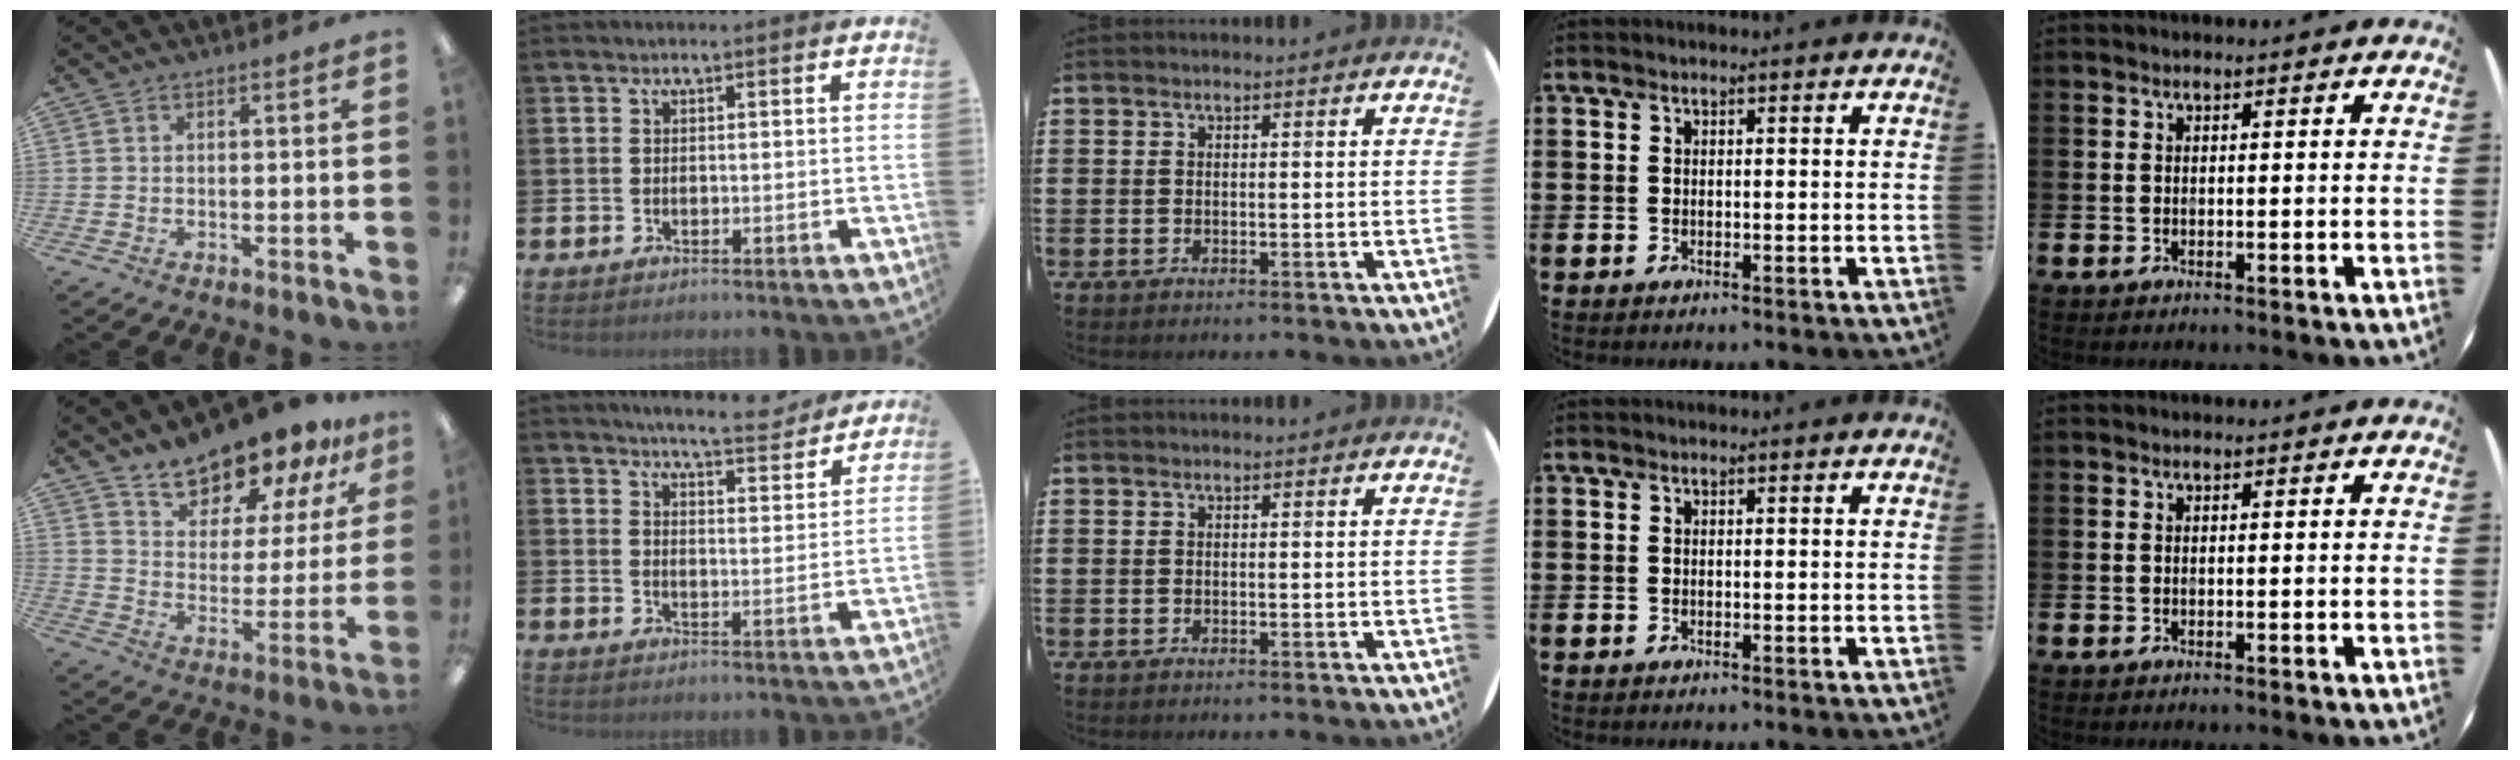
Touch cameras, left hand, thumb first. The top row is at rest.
{"thumb": {"total": 13.7, "force": [12.5, 4.6, 3.1], "torque": [-0.049, -0.100, 0.231]}, "index": {"total": 6.2, "force": [6.1, 0.5, 1.4], "torque": [-0.026, -0.039, 0.104]}}